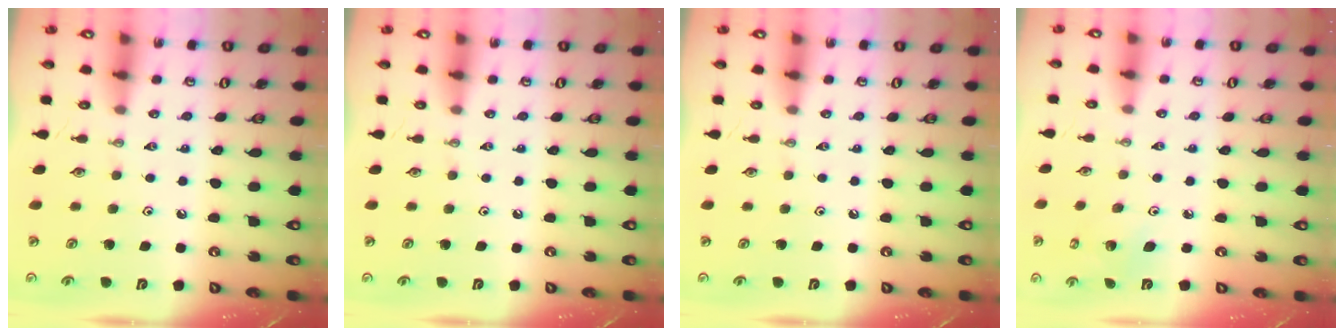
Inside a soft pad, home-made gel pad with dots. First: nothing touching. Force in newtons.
{"total": 0.0}
{"total": 0.0}
{"total": 2.4, "press": 2.4, "slide": 0.1}